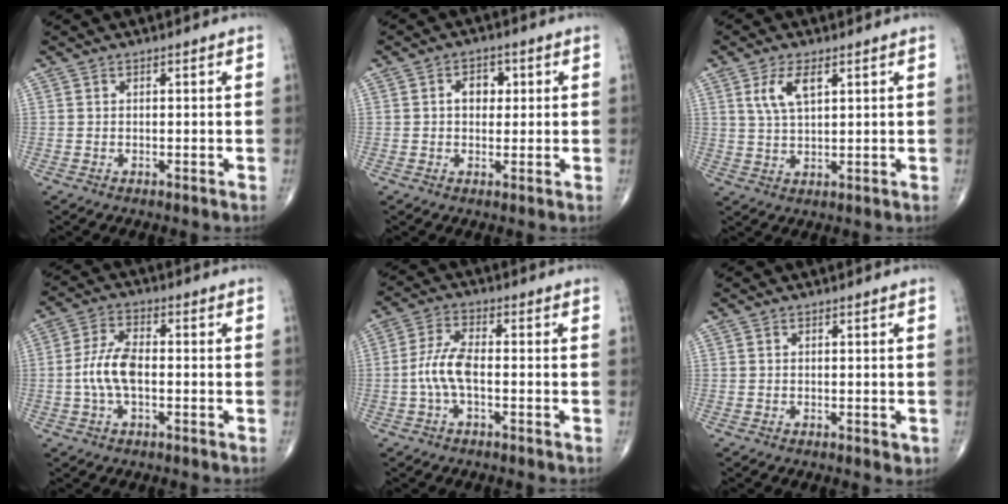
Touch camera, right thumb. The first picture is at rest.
{"total": 4.2, "force": [0.7, 3.1, 2.7], "torque": [-0.021, 0.006, 0.007]}
{"total": 5.8, "force": [2.5, 2.5, 4.6], "torque": [-0.091, -0.006, 0.055]}
{"total": 7.4, "force": [-1.1, 3.6, 6.4], "torque": [-0.139, 0.020, -0.024]}
{"total": 6.2, "force": [-1.4, 2.4, 5.6], "torque": [-0.128, 0.018, -0.031]}
{"total": 1.2, "force": [-0.1, 0.6, 1.0], "torque": [-0.011, -0.003, 0.001]}